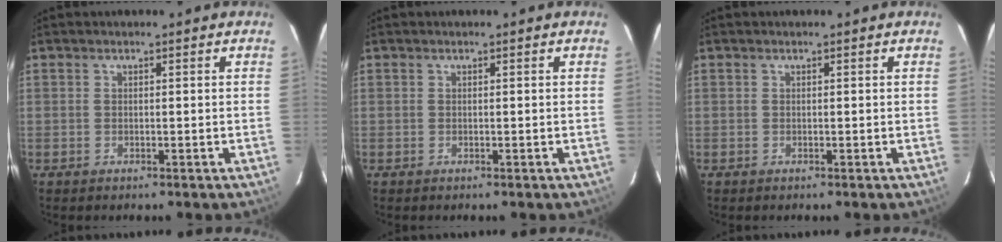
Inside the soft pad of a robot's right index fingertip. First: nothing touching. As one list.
[{"total": 0.0}, {"total": 0.0}]